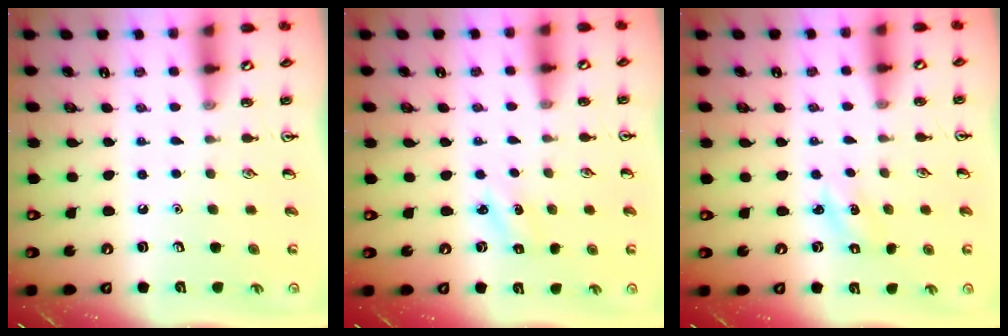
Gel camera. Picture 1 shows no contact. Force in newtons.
{"total": 1.6, "press": 1.5, "slide": 0.6}
{"total": 1.5, "press": 1.4, "slide": 0.4}